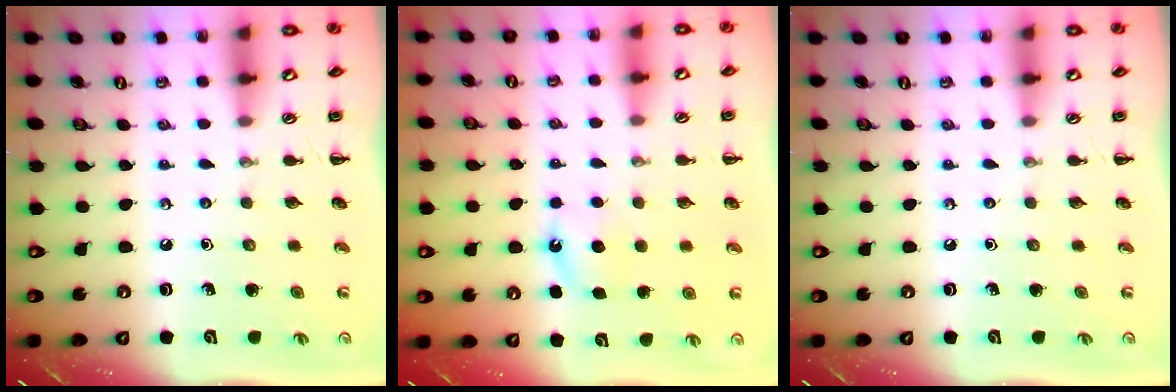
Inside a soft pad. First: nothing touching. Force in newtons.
{"total": 4.8, "press": 4.5, "slide": 1.6}
{"total": 0.0}